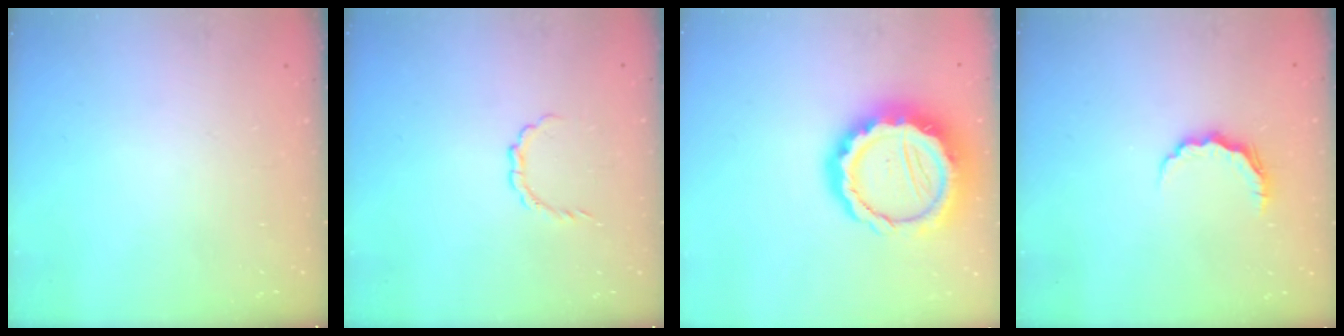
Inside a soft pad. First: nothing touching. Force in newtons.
{"total": 3.1, "press": 3.0, "slide": 0.3}
{"total": 18.2, "press": 17.8, "slide": 3.6}
{"total": 5.8, "press": 5.8, "slide": 0.8}